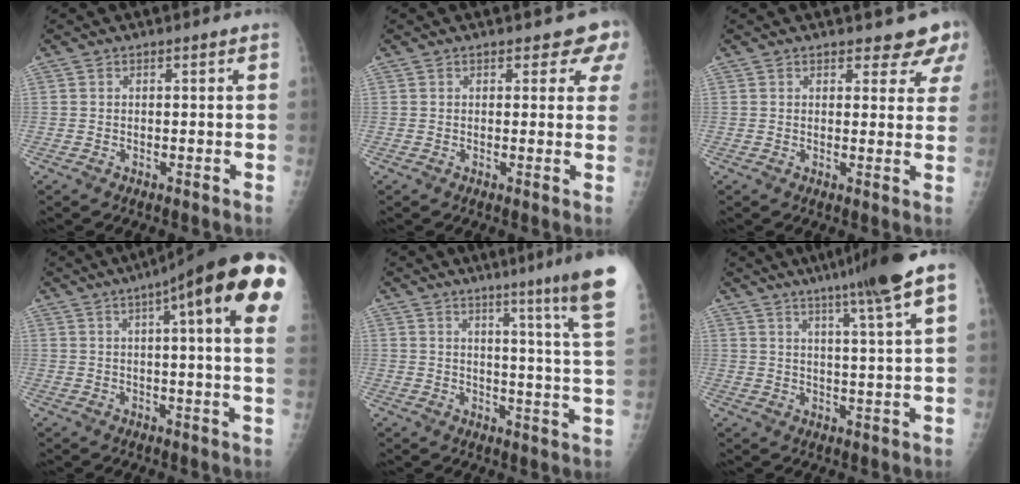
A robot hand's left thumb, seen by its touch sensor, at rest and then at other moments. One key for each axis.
{"total": 4.6, "fx": 3.8, "fy": 2.2, "fz": 1.4, "tx": 0.022, "ty": -0.016, "tz": 0.029}
{"total": 6.5, "fx": 5.7, "fy": 2.6, "fz": 1.6, "tx": 0.019, "ty": -0.029, "tz": 0.049}
{"total": 21.5, "fx": 9.4, "fy": 3.4, "fz": 19.0, "tx": -0.237, "ty": 0.005, "tz": 0.113}
{"total": 16.9, "fx": 12.1, "fy": -1.0, "fz": 11.7, "tx": -0.141, "ty": -0.086, "tz": 0.138}
{"total": 13.6, "fx": 8.4, "fy": -0.5, "fz": 10.6, "tx": -0.159, "ty": -0.015, "tz": 0.114}